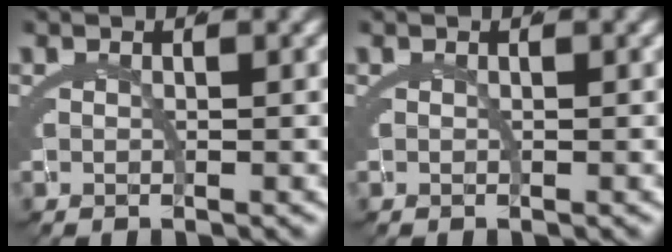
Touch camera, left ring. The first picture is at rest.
{"total": 0.0}